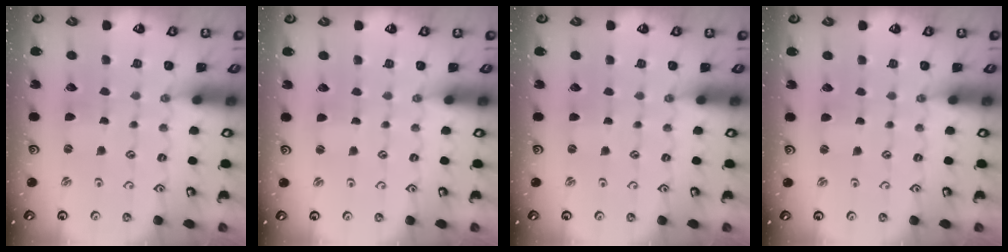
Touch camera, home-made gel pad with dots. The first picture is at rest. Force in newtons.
{"total": 0.7, "press": 0.7, "slide": 0.0}
{"total": 0.9, "press": 0.9, "slide": 0.2}
{"total": 1.1, "press": 1.0, "slide": 0.2}